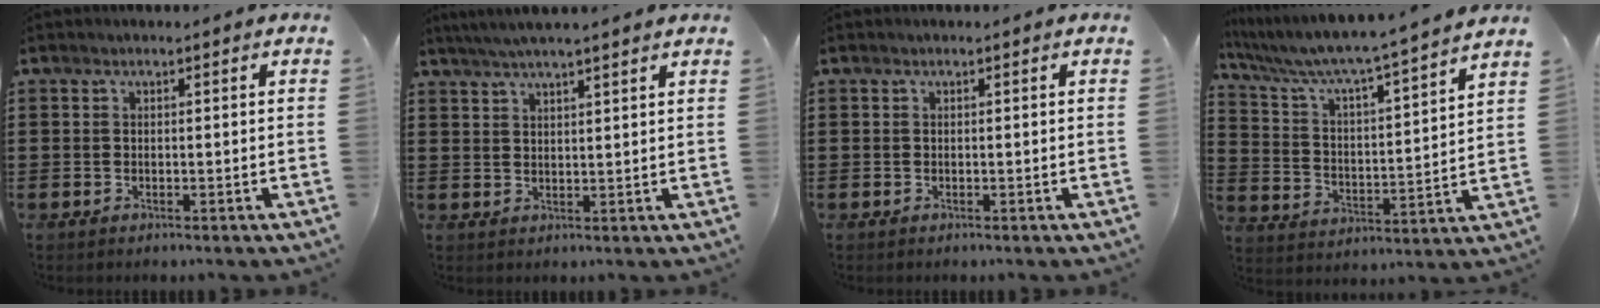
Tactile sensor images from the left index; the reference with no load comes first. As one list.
[{"total": 3.8, "force": [3.3, -0.5, 1.8], "torque": [-0.043, -0.003, 0.061]}, {"total": 0.0}, {"total": 5.7, "force": [5.1, -0.5, 2.6], "torque": [-0.075, -0.047, 0.076]}]